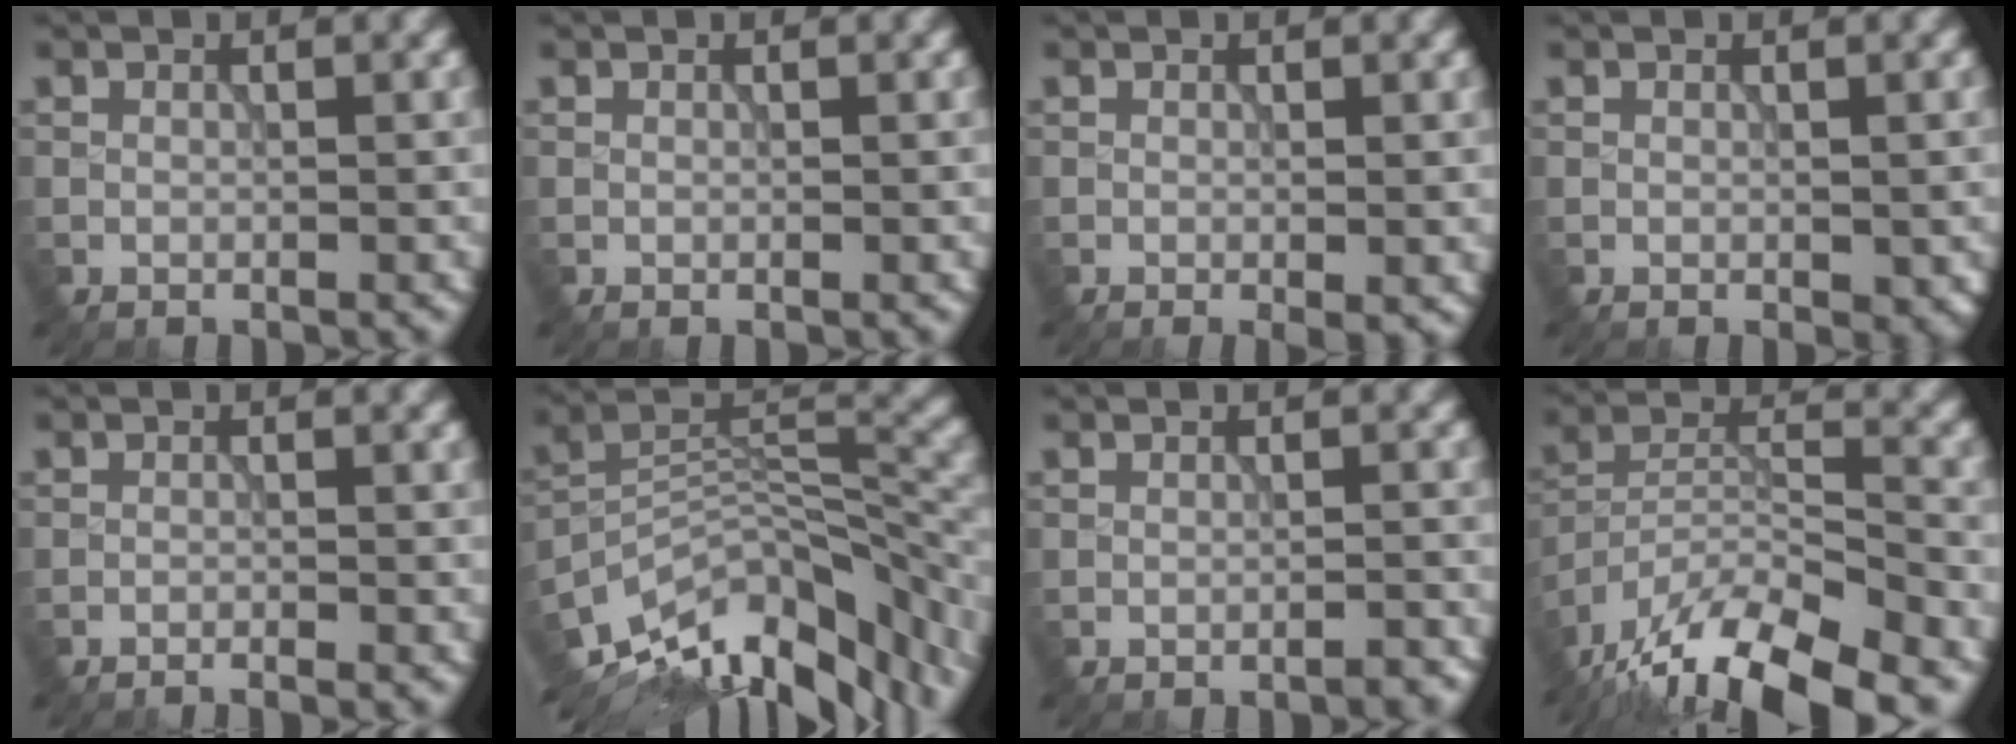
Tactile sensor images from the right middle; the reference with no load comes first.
{"total": 0.0}
{"total": 1.3, "force": [-0.5, 0.1, 1.1], "torque": [-0.015, -0.004, -0.006]}
{"total": 1.5, "force": [-0.3, 0.8, 1.3], "torque": [-0.018, -0.007, -0.001]}
{"total": 1.0, "force": [-0.9, -0.2, 0.5], "torque": [-0.005, 0.002, -0.019]}
{"total": 13.7, "force": [-9.6, 4.9, 8.4], "torque": [-0.156, 0.003, -0.151]}
{"total": 1.4, "force": [-1.2, 0.2, 0.7], "torque": [-0.004, 0.004, -0.015]}
{"total": 16.8, "force": [-13.9, 4.6, 8.2], "torque": [-0.139, -0.006, -0.212]}